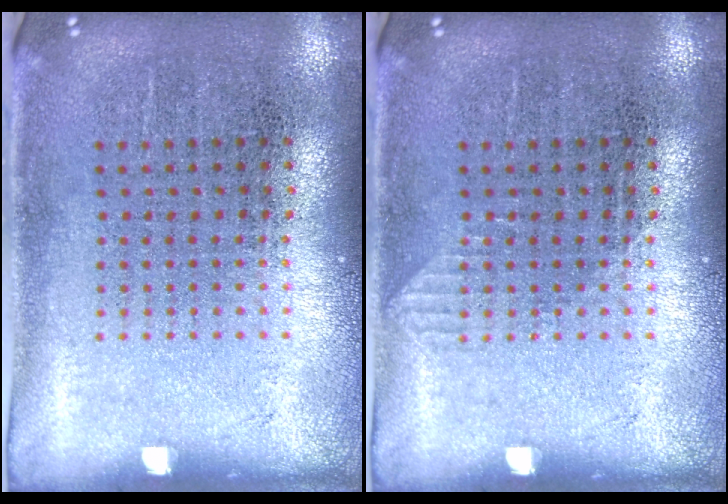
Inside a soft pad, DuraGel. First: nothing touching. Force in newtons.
{"total": 0.6, "press": 0.5, "slide": 0.2}